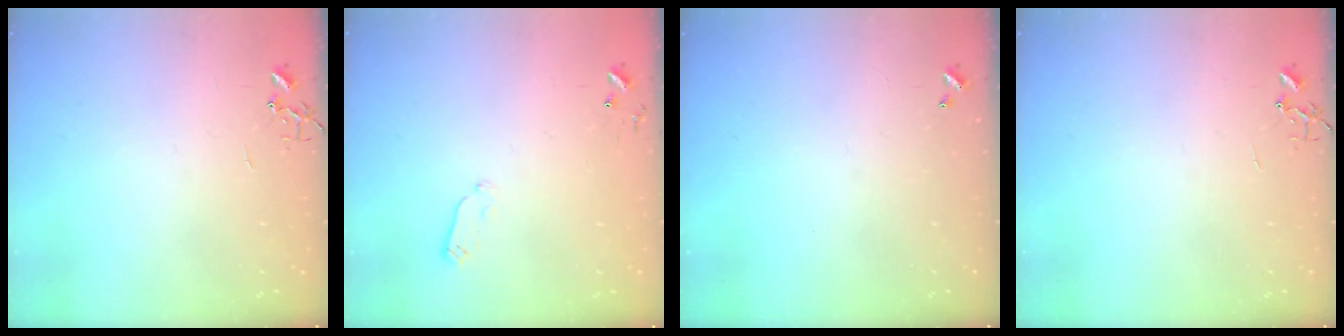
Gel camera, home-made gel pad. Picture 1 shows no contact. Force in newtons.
{"total": 2.9, "press": 2.9, "slide": 0.4}
{"total": 0.0}
{"total": 0.0}